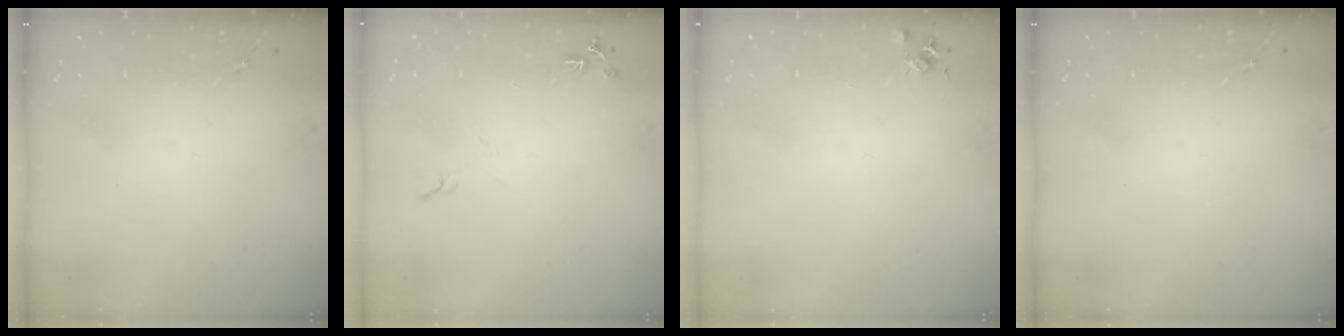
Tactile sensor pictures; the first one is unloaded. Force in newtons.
{"total": 6.1, "press": 6.0, "slide": 1.0}
{"total": 4.4, "press": 4.4, "slide": 0.5}
{"total": 0.0}